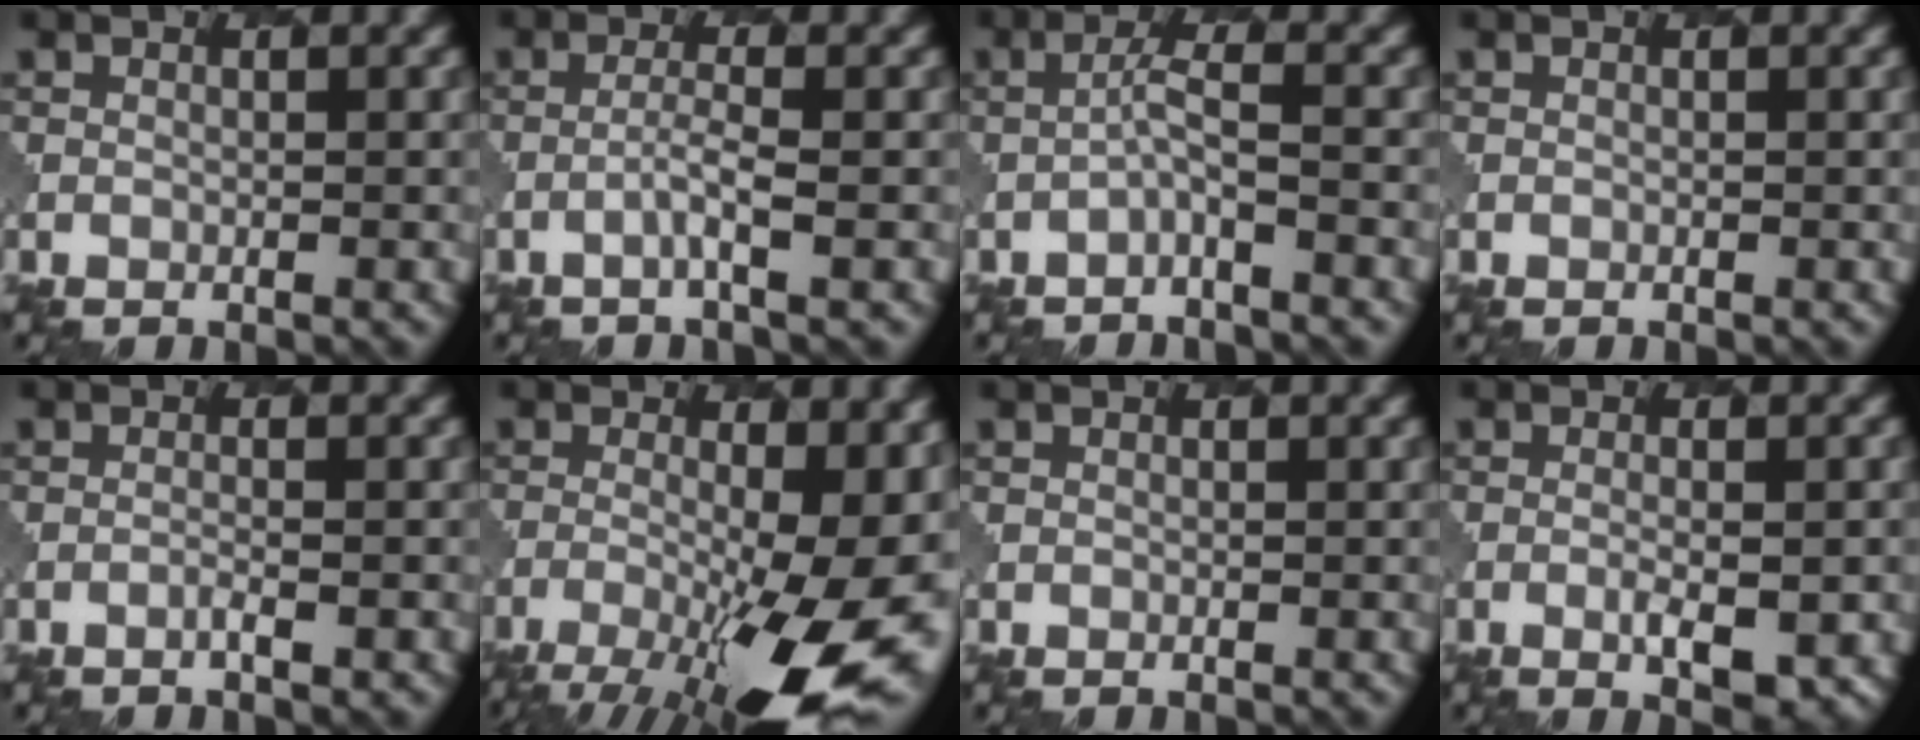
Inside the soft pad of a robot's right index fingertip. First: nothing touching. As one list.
[{"total": 1.7, "force": [-0.4, 0.1, 1.7], "torque": [-0.031, 0.007, -0.016]}, {"total": 1.6, "force": [-0.7, 0.0, 1.4], "torque": [-0.031, 0.010, -0.016]}, {"total": 0.0}, {"total": 0.7, "force": [-0.3, 0.1, 0.7], "torque": [-0.006, 0.006, -0.008]}, {"total": 14.3, "force": [-4.9, 4.7, 12.7], "torque": [-0.194, -0.020, -0.067]}, {"total": 0.0}, {"total": 3.2, "force": [-0.8, 0.9, 3.0], "torque": [-0.052, -0.005, -0.006]}]